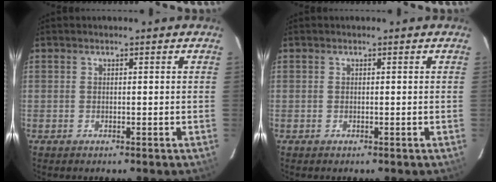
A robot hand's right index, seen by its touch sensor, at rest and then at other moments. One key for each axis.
{"total": 0.0}